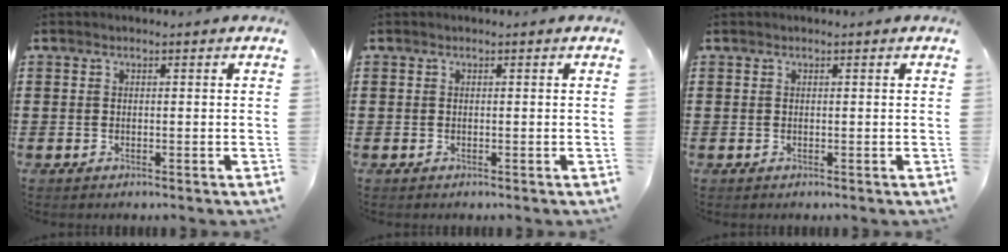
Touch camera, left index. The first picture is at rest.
{"total": 0.0}
{"total": 0.0}